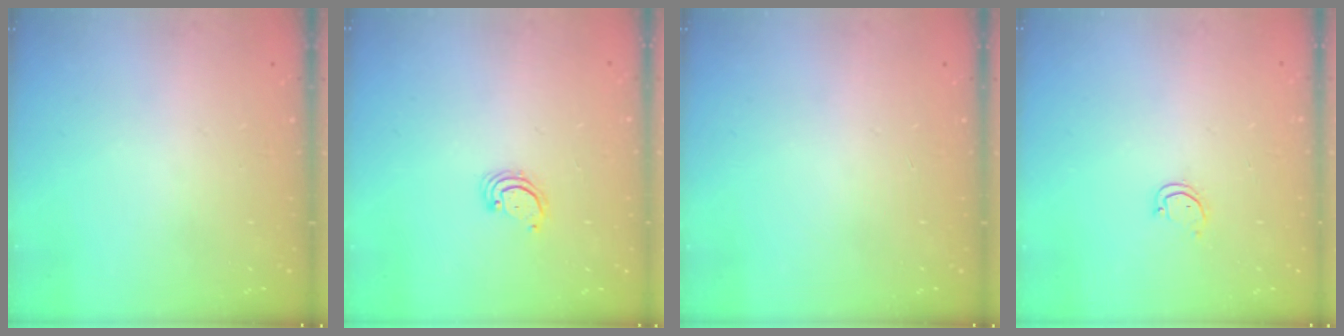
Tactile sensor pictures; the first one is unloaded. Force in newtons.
{"total": 2.8, "press": 2.8, "slide": 0.2}
{"total": 0.0}
{"total": 3.2, "press": 3.2, "slide": 0.2}